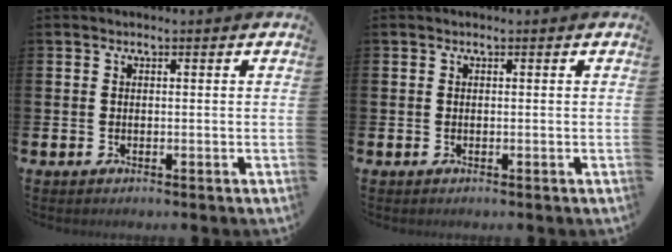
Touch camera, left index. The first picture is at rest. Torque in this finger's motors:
{"motor_torque": [-0.04, 0.02, 0.02, 0.00]}